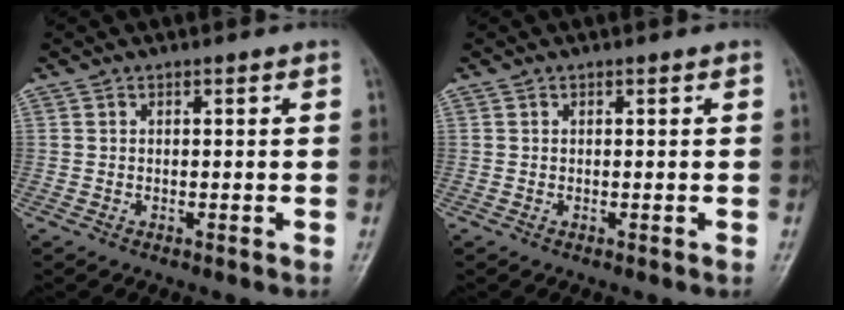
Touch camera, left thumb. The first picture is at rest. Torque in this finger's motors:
{"motor_torque": [-0.02, 0.02, -0.02, 0.00, 0.00]}